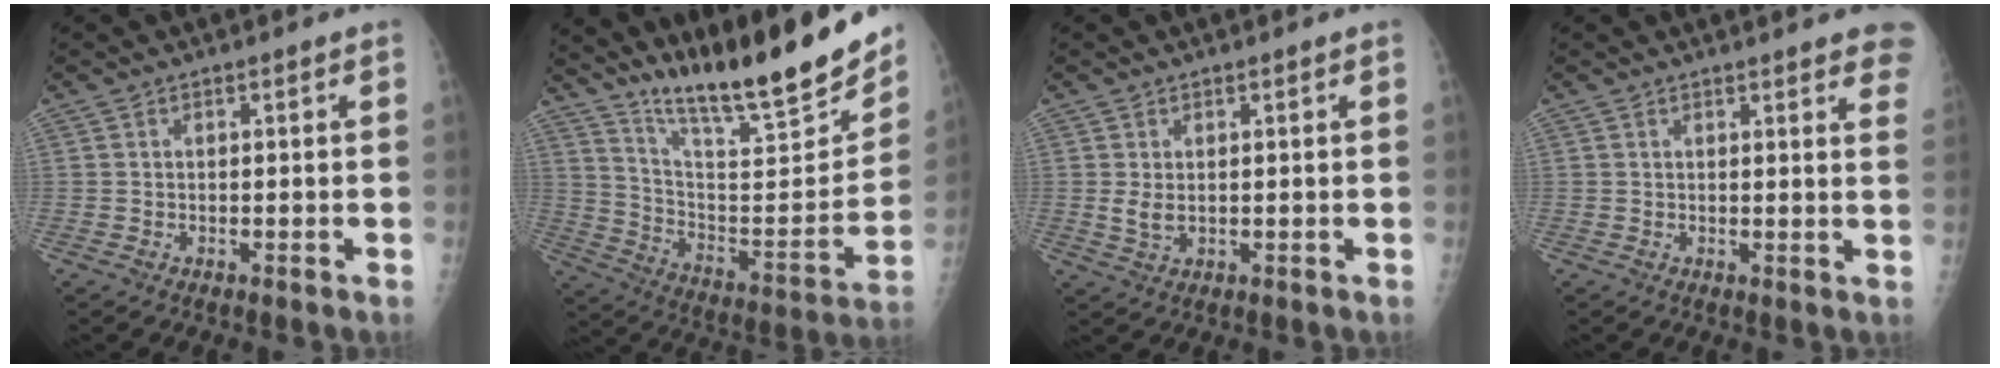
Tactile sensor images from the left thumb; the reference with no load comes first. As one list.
[{"total": 23.6, "force": [19.0, 2.9, 13.6], "torque": [-0.192, -0.111, 0.310]}, {"total": 2.6, "force": [0.4, 1.5, 2.1], "torque": [-0.036, -0.005, 0.015]}, {"total": 9.0, "force": [7.1, 1.7, 5.3], "torque": [-0.038, -0.020, 0.064]}]